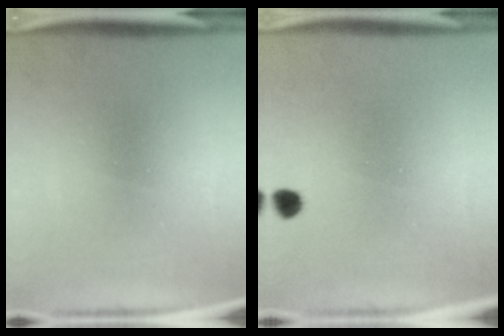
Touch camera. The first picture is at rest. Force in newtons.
{"total": 1.7}